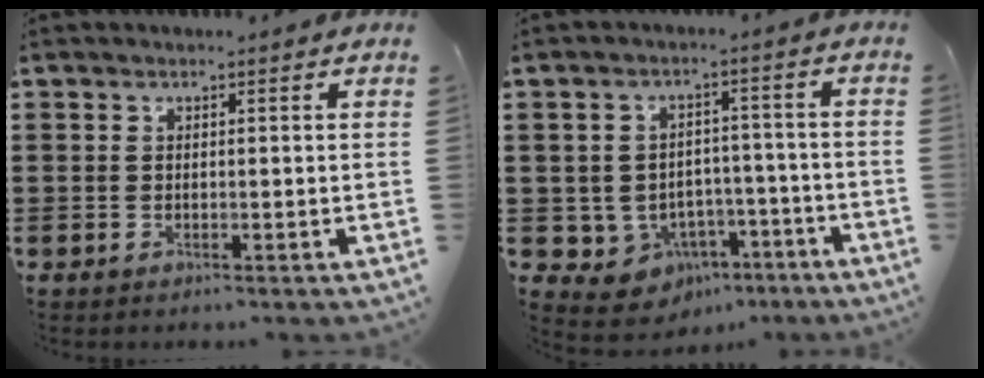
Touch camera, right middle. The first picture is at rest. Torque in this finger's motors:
{"motor_torque": [0.04, -0.06, 0.19, 0.03]}